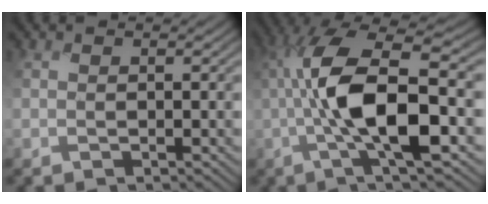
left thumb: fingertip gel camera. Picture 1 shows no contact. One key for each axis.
{"total": 11.8, "fx": -1.2, "fy": 3.1, "fz": 11.4, "tx": -0.223, "ty": 0.009, "tz": -0.032}